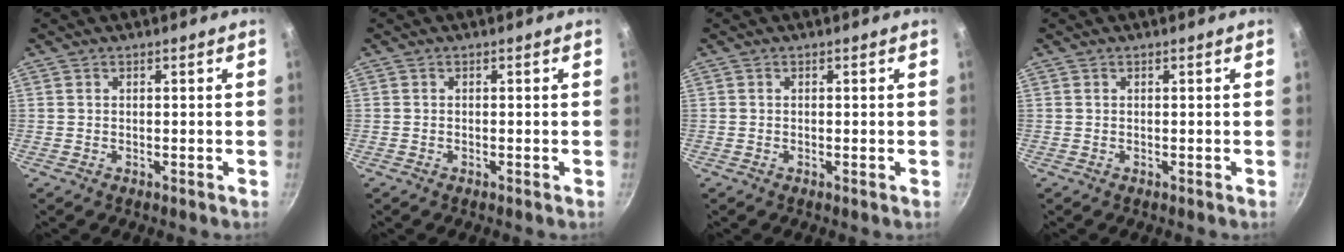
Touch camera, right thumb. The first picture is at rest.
{"total": 0.0}
{"total": 0.0}
{"total": 0.0}